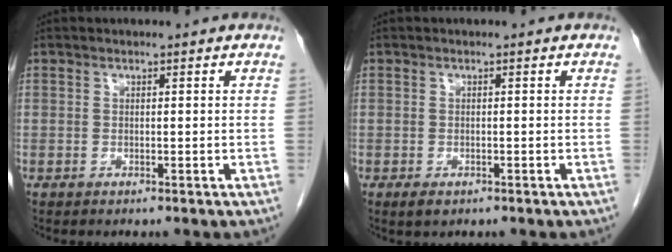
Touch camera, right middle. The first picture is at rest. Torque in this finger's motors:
{"motor_torque": [0.51, -0.34, 0.00, 0.00]}